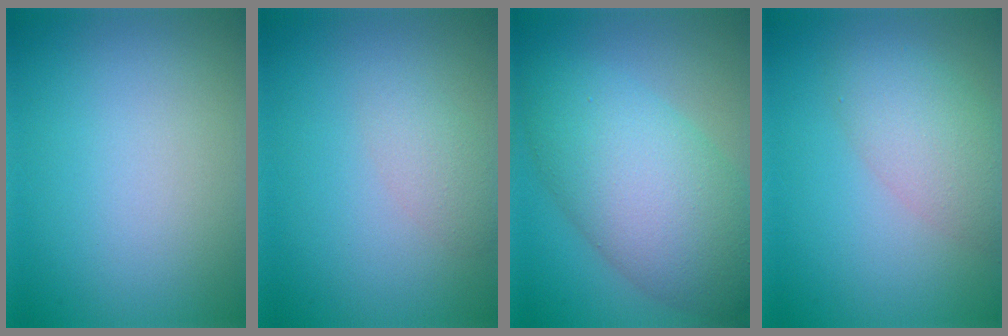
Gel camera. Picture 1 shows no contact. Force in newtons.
{"total": 1.8, "press": 1.8, "slide": 0.2}
{"total": 9.6, "press": 9.6, "slide": 0.1}
{"total": 4.5, "press": 4.5, "slide": 0.3}